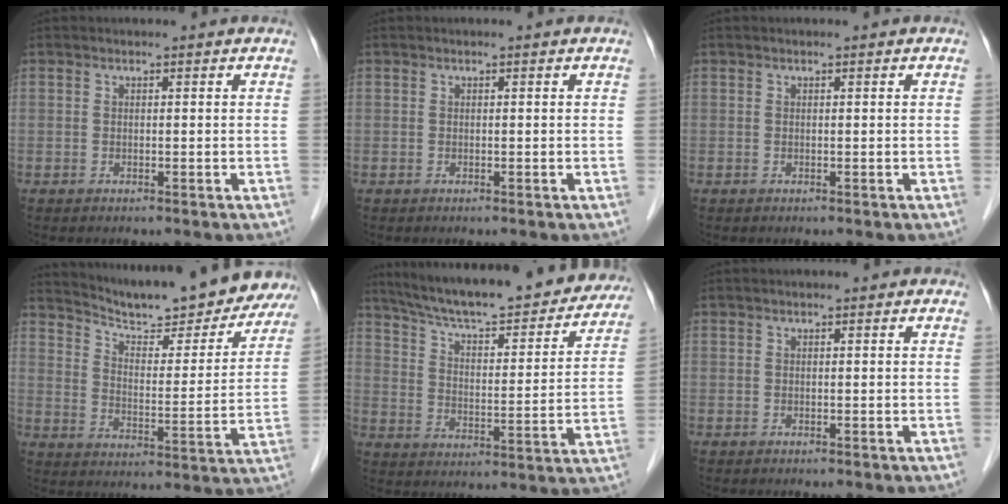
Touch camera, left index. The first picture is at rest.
{"total": 0.0}
{"total": 0.0}
{"total": 20.9, "force": [19.0, 3.6, 7.7], "torque": [-0.111, -0.022, 0.257]}
{"total": 26.3, "force": [23.1, 5.1, 11.4], "torque": [-0.179, -0.010, 0.313]}
{"total": 0.5, "force": [0.1, 0.2, 0.4], "torque": [-0.006, 0.005, 0.001]}